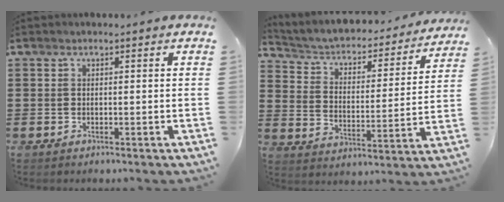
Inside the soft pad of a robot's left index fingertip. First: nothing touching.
{"total": 3.0, "force": [2.5, 1.3, 1.1], "torque": [-0.040, -0.024, 0.031]}